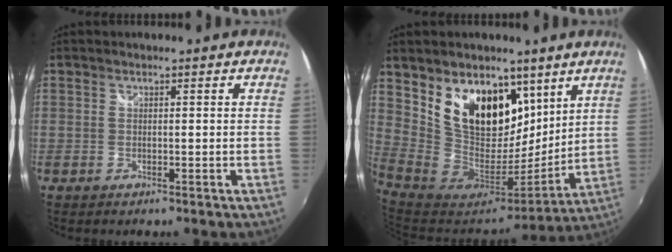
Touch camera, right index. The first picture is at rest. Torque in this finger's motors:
{"motor_torque": [1.20, 0.94, 0.53, 0.17]}